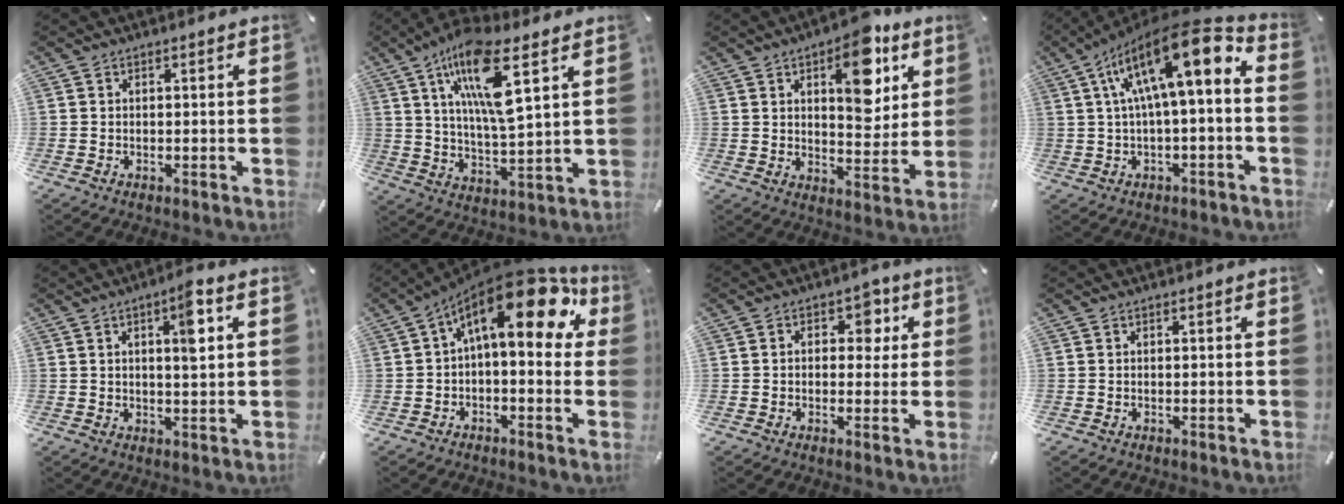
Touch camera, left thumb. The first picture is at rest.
{"total": 16.0, "force": [8.0, 3.9, 13.3], "torque": [-0.257, -0.024, 0.128]}
{"total": 14.7, "force": [7.1, 7.7, 10.2], "torque": [-0.122, -0.034, 0.117]}
{"total": 18.8, "force": [5.0, 6.9, 16.8], "torque": [-0.269, -0.028, 0.078]}
{"total": 6.6, "force": [2.3, 1.5, 6.0], "torque": [-0.089, -0.010, 0.031]}
{"total": 18.8, "force": [7.0, 8.1, 15.4], "torque": [-0.252, -0.054, 0.109]}
{"total": 6.4, "force": [1.5, 4.4, 4.4], "torque": [-0.040, -0.006, 0.013]}
{"total": 0.0}